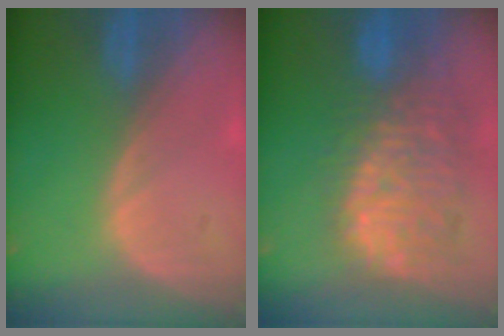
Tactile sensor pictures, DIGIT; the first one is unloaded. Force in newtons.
{"total": 11.4, "press": 10.4, "slide": 4.7}